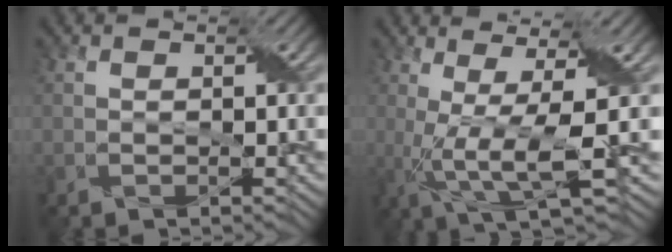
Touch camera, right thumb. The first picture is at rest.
{"total": 8.9, "force": [-0.4, 1.9, 8.6], "torque": [-0.166, 0.006, 0.002]}